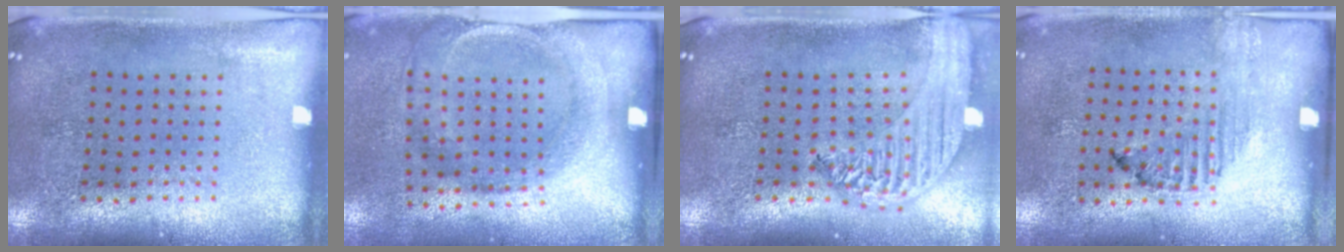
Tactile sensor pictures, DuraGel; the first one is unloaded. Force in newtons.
{"total": 1.9, "press": 1.2, "slide": 1.5}
{"total": 2.4, "press": 2.1, "slide": 1.1}
{"total": 1.3, "press": 1.1, "slide": 0.6}